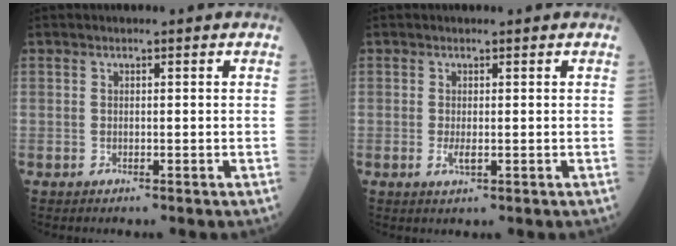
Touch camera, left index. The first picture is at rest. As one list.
[{"total": 1.5, "force": [-0.1, 0.5, 1.4], "torque": [-0.030, -0.006, 0.001]}]